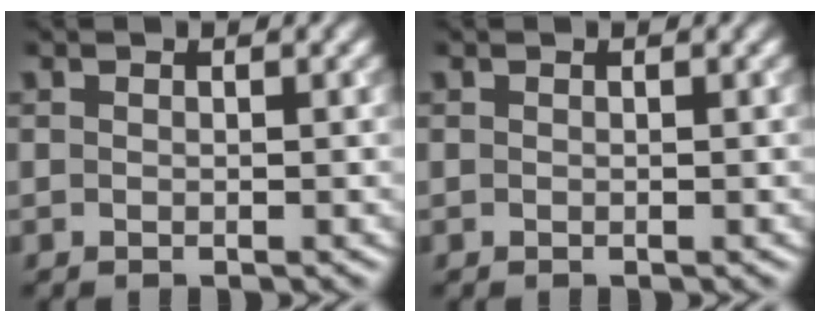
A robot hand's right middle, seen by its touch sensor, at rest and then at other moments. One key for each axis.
{"total": 0.0}